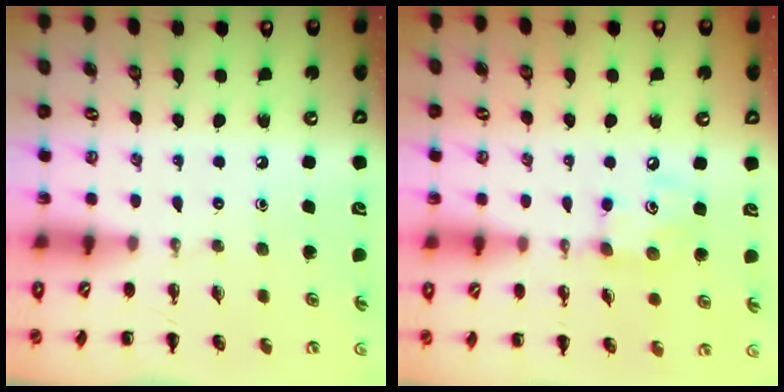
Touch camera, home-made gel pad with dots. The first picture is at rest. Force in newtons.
{"total": 5.5, "press": 5.5, "slide": 0.5}